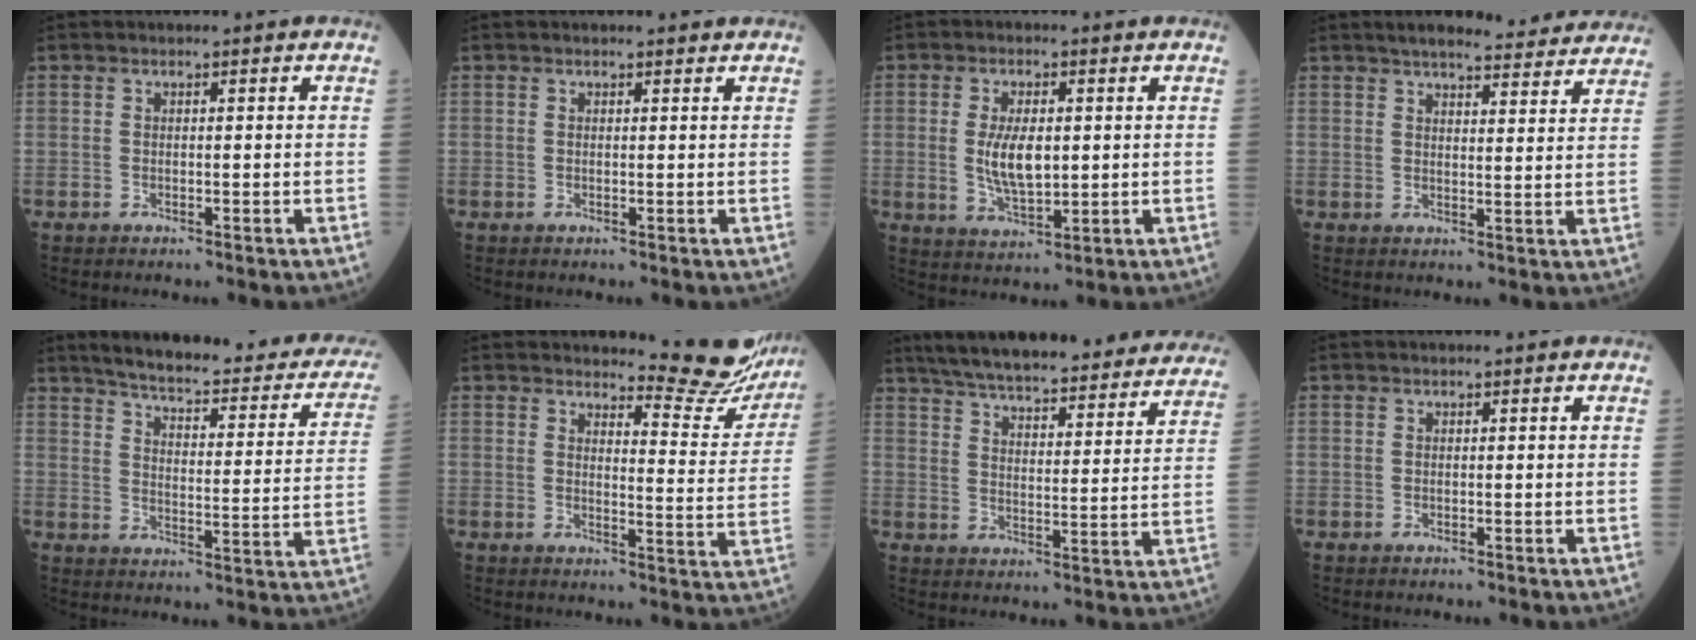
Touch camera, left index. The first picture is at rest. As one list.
[{"total": 1.3, "force": [1.3, 0.2, 0.2], "torque": [-0.006, 0.003, 0.013]}, {"total": 6.7, "force": [0.5, 2.7, 6.1], "torque": [-0.124, -0.003, 0.014]}, {"total": 15.9, "force": [14.8, 2.3, 5.4], "torque": [-0.061, 0.008, 0.175]}, {"total": 25.1, "force": [21.6, 5.1, 11.7], "torque": [-0.147, -0.033, 0.253]}, {"total": 10.5, "force": [10.4, 1.1, 1.0], "torque": [0.000, -0.070, 0.108]}, {"total": 31.5, "force": [28.2, 5.4, 12.8], "torque": [-0.203, -0.033, 0.354]}, {"total": 0.0}]